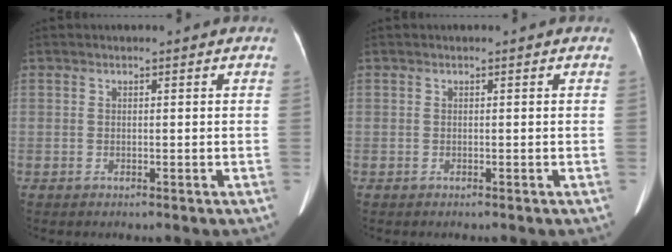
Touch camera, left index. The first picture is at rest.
{"total": 0.0}